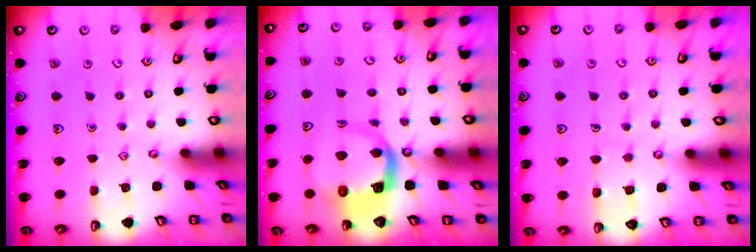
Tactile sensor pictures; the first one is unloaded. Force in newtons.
{"total": 9.4, "press": 9.3, "slide": 1.3}
{"total": 6.8, "press": 6.7, "slide": 0.6}